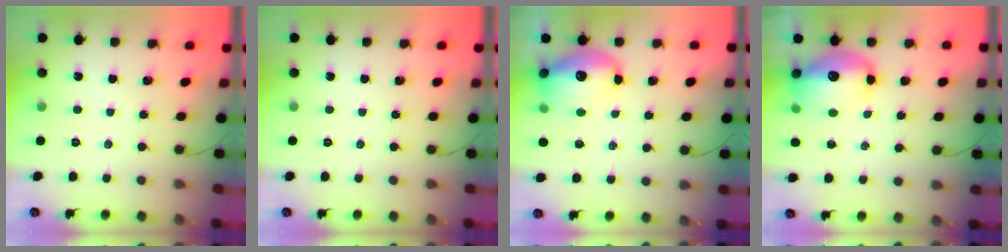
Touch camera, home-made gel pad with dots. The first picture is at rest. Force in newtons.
{"total": 0.0}
{"total": 13.9, "press": 13.6, "slide": 3.2}
{"total": 14.3, "press": 13.8, "slide": 3.7}